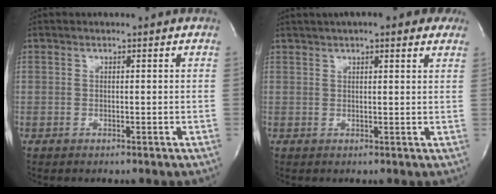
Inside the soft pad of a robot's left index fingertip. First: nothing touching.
{"total": 9.8, "force": [7.1, 2.1, 6.3], "torque": [-0.094, 0.026, 0.088]}